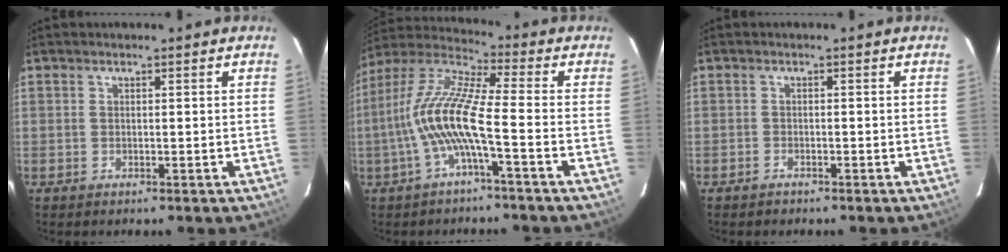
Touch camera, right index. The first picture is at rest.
{"total": 11.9, "force": [-3.2, 1.0, 11.4], "torque": [-0.233, 0.008, -0.065]}
{"total": 1.1, "force": [-1.0, 0.6, 0.0], "torque": [-0.006, 0.004, -0.017]}